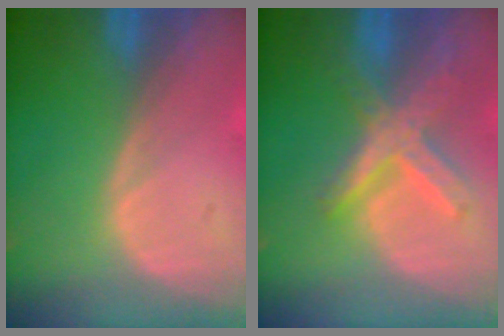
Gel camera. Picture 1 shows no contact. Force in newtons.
{"total": 7.8, "press": 6.7, "slide": 3.9}